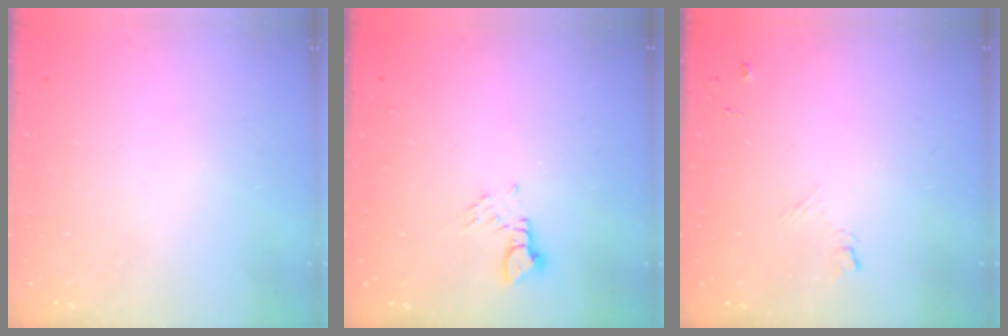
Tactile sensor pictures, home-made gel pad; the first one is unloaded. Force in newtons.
{"total": 2.4, "press": 2.4, "slide": 0.1}
{"total": 6.5, "press": 6.4, "slide": 0.7}